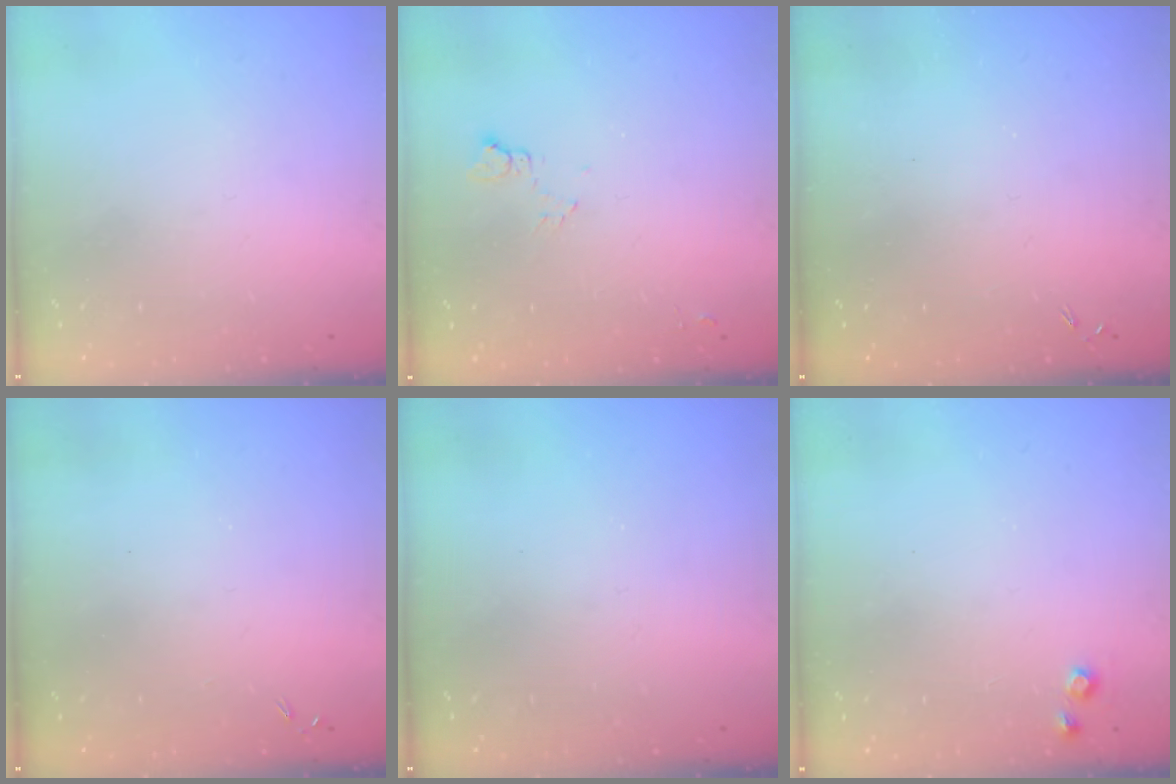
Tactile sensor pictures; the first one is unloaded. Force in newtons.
{"total": 5.3, "press": 5.3, "slide": 0.7}
{"total": 0.0}
{"total": 0.0}
{"total": 0.0}
{"total": 4.6, "press": 4.5, "slide": 0.7}